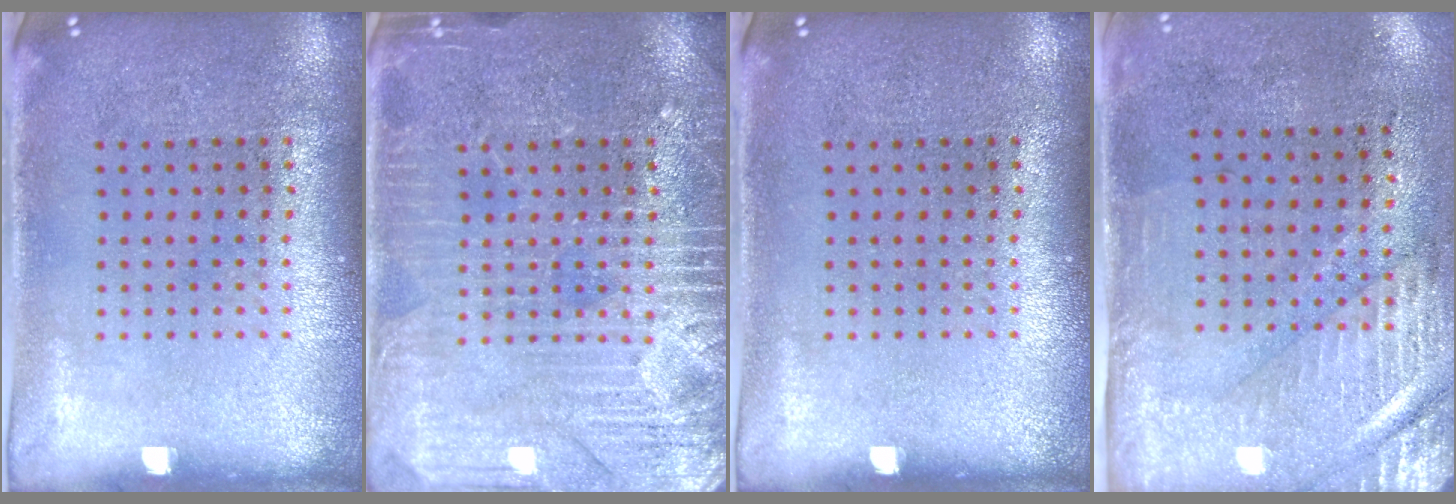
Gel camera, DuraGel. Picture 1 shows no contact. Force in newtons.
{"total": 5.2, "press": 5.1, "slide": 0.7}
{"total": 0.0}
{"total": 3.0, "press": 2.4, "slide": 1.6}